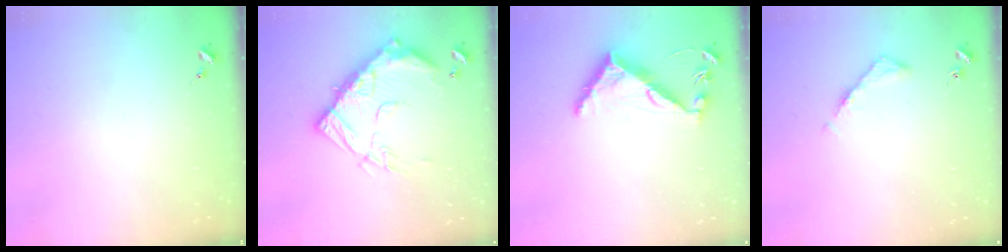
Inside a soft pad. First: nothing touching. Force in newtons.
{"total": 17.8, "press": 17.7, "slide": 1.9}
{"total": 8.0, "press": 8.0, "slide": 0.5}
{"total": 5.0, "press": 4.9, "slide": 0.8}